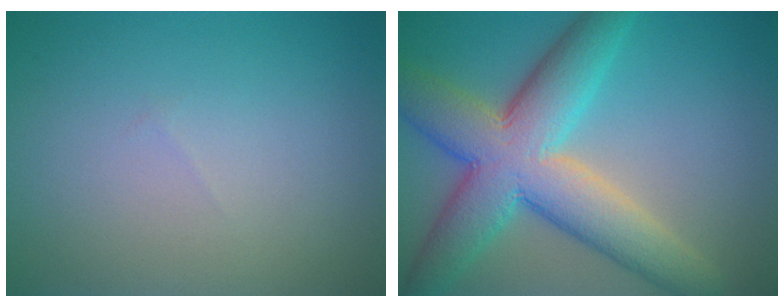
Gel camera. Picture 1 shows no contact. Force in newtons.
{"total": 10.4, "press": 10.4, "slide": 0.7}